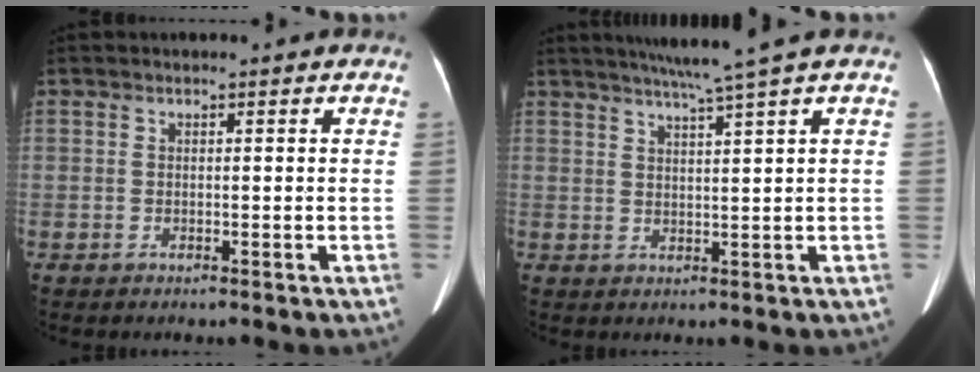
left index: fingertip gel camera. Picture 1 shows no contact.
{"total": 6.2, "force": [4.6, -1.9, 3.6], "torque": [-0.054, 0.004, 0.074]}